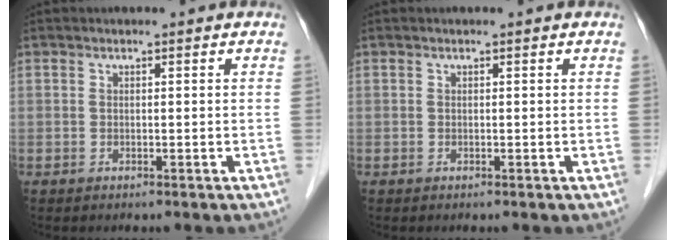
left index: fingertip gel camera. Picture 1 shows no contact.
{"total": 0.0}